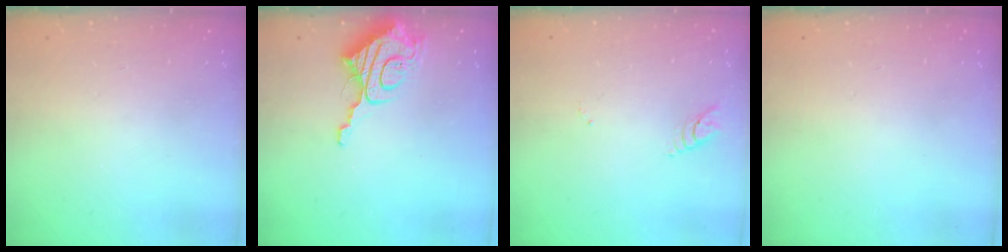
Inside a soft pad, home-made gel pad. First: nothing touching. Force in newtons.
{"total": 11.1, "press": 11.0, "slide": 1.1}
{"total": 2.9, "press": 2.8, "slide": 0.4}
{"total": 0.0}